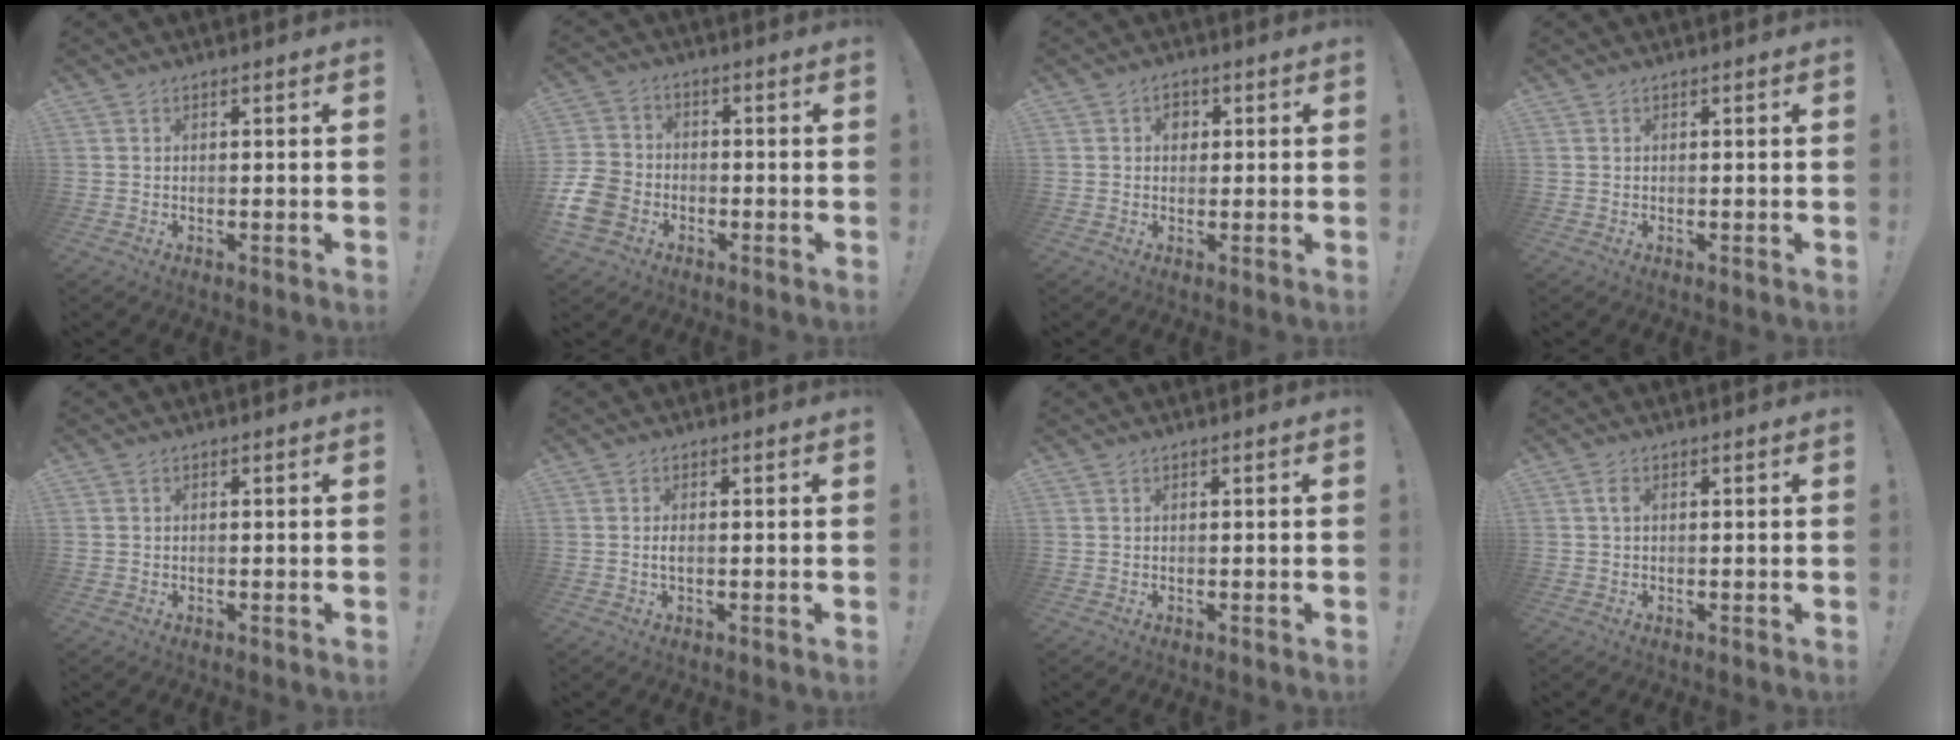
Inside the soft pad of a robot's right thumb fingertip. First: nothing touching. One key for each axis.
{"total": 10.4, "fx": -5.1, "fy": 7.7, "fz": 4.7, "tx": -0.098, "ty": 0.036, "tz": -0.094}
{"total": 3.3, "fx": 0.8, "fy": 2.7, "fz": 1.6, "tx": -0.014, "ty": 0.000, "tz": 0.010}
{"total": 0.0}
{"total": 0.5, "fx": -0.3, "fy": 0.4, "fz": 0.0, "tx": -0.001, "ty": 0.001, "tz": -0.005}
{"total": 1.6, "fx": -0.3, "fy": 0.4, "fz": 1.5, "tx": -0.029, "ty": 0.003, "tz": -0.006}
{"total": 0.0}
{"total": 1.6, "fx": 0.2, "fy": 0.7, "fz": 1.4, "tx": -0.021, "ty": 0.002, "tz": 0.002}